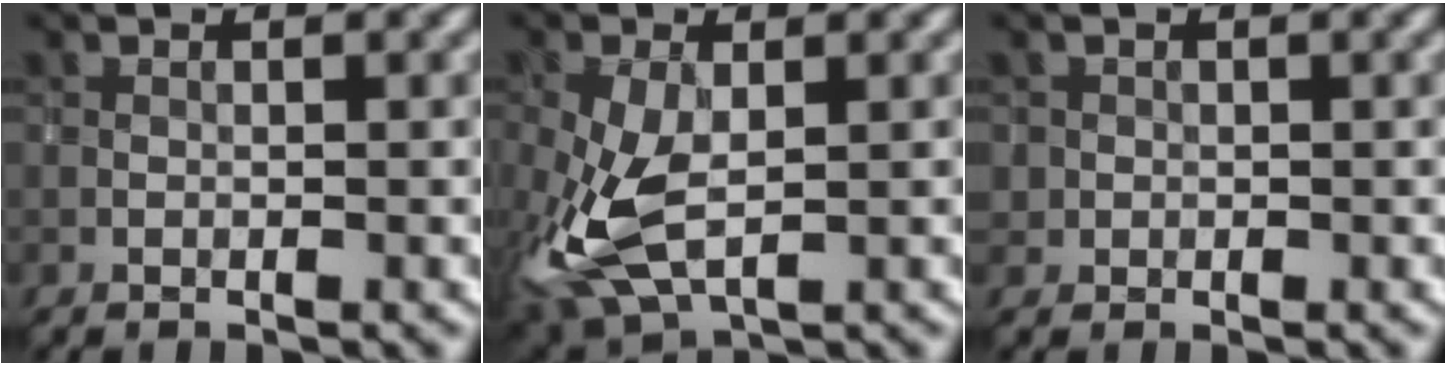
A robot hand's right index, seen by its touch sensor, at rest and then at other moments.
{"total": 7.0, "force": [-0.9, 3.9, 5.7], "torque": [-0.151, -0.015, -0.013]}
{"total": 1.0, "force": [0.0, 1.0, -0.3], "torque": [0.016, 0.003, -0.001]}